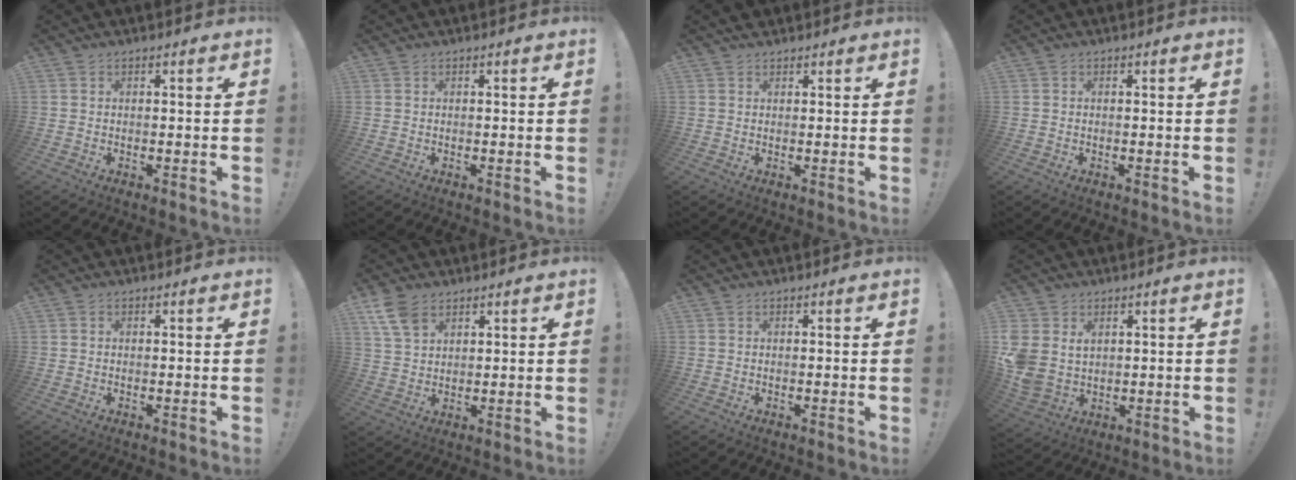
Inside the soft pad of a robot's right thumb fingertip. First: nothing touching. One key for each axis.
{"total": 0.0}
{"total": 1.1, "fx": 0.9, "fy": 0.5, "fz": 0.3, "tx": -0.005, "ty": -0.003, "tz": 0.018}
{"total": 0.0}
{"total": 0.0}
{"total": 7.8, "fx": 4.5, "fy": 4.7, "fz": 4.3, "tx": -0.084, "ty": -0.014, "tz": 0.089}
{"total": 0.0}
{"total": 7.1, "fx": 2.6, "fy": 5.7, "fz": 3.5, "tx": -0.076, "ty": -0.020, "tz": 0.051}